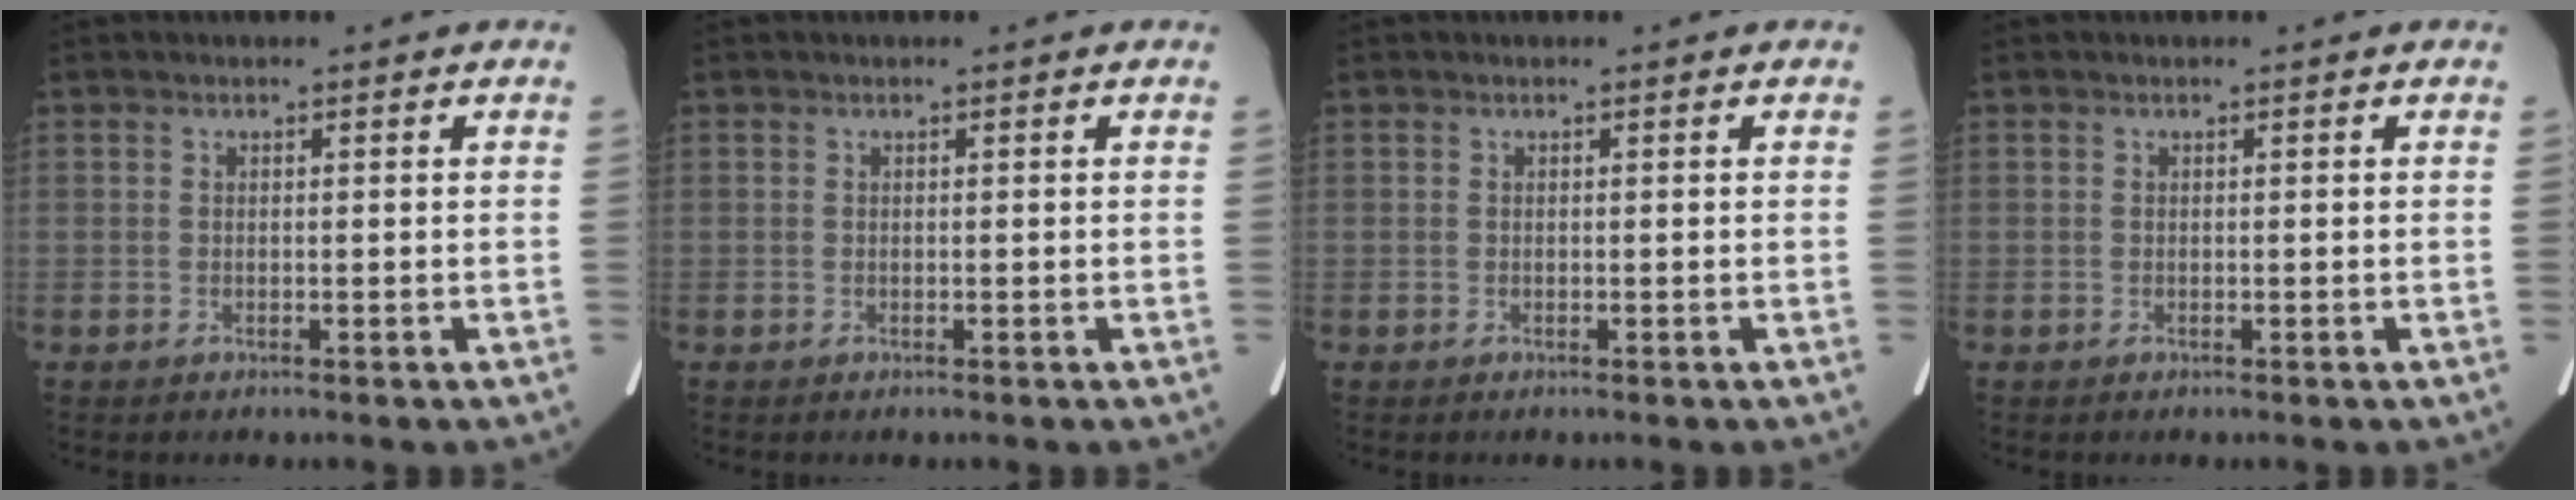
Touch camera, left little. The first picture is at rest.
{"total": 0.0}
{"total": 0.0}
{"total": 0.0}